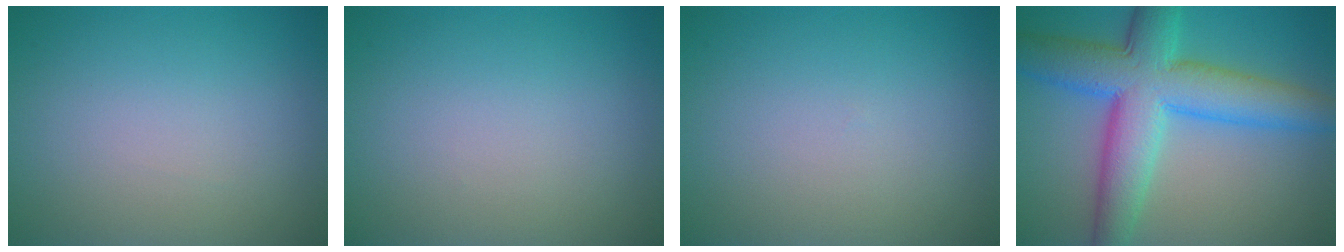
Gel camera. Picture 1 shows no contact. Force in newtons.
{"total": 0.0}
{"total": 0.0}
{"total": 9.9, "press": 9.9, "slide": 0.2}